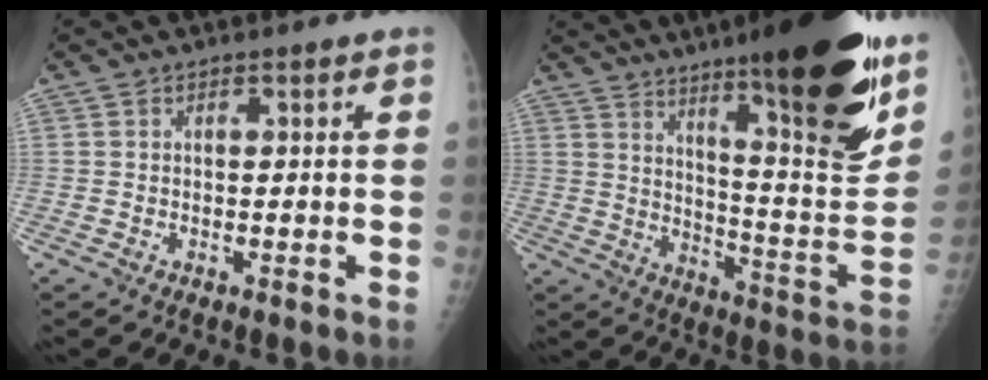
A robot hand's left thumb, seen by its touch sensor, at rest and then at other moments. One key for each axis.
{"total": 25.6, "fx": 15.4, "fy": 4.3, "fz": 20.1, "tx": -0.268, "ty": -0.075, "tz": 0.237}